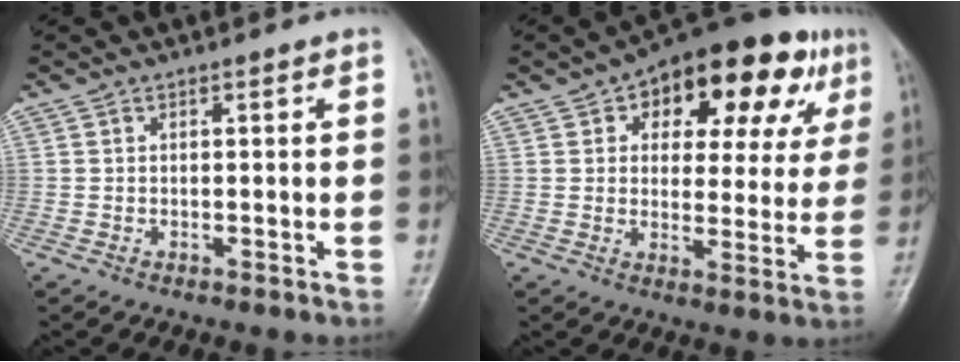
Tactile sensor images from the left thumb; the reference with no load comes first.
{"total": 19.7, "force": [8.8, 10.5, 14.2], "torque": [-0.142, 0.007, 0.117]}